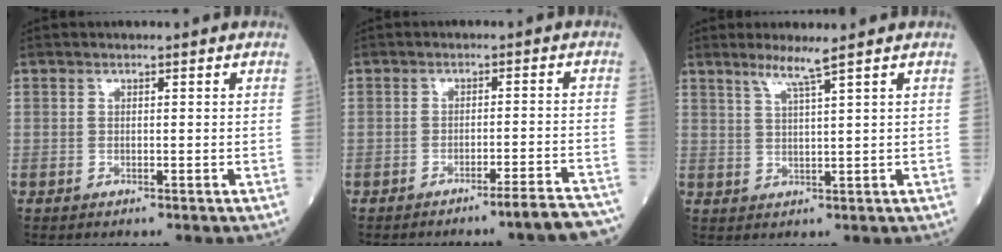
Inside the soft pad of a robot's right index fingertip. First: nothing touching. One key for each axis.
{"total": 7.7, "fx": -6.9, "fy": -0.7, "fz": 3.3, "tx": -0.016, "ty": 0.007, "tz": -0.093}
{"total": 3.4, "fx": 2.4, "fy": -1.0, "fz": 2.2, "tx": -0.047, "ty": -0.005, "tz": 0.050}